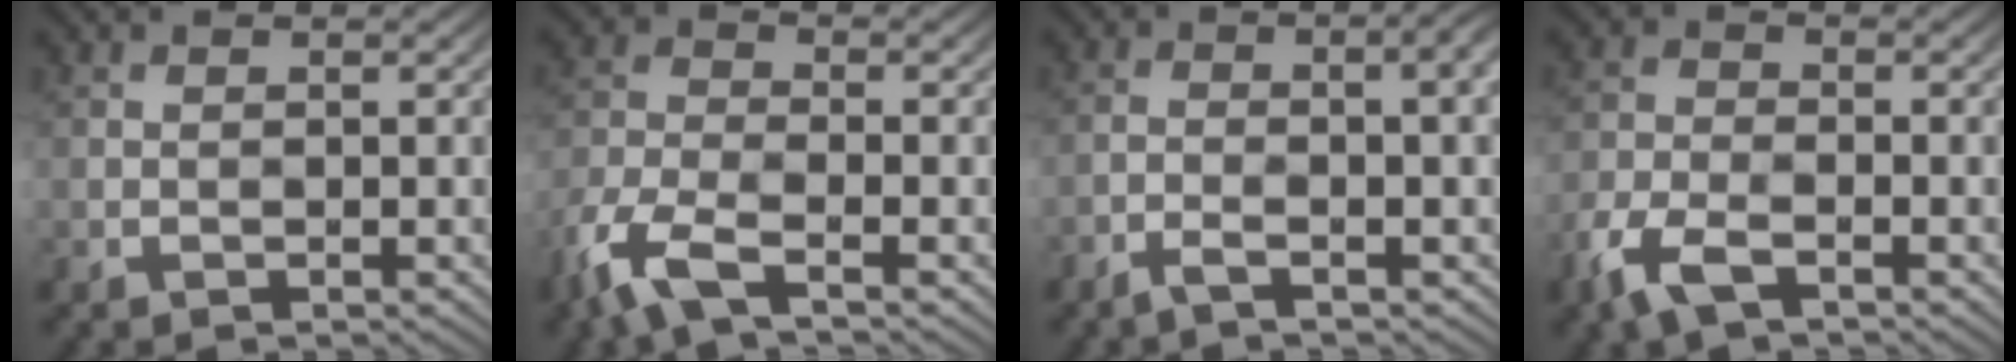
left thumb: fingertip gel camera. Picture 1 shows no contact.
{"total": 6.8, "force": [-3.9, 2.6, 4.9], "torque": [-0.114, -0.009, -0.095]}
{"total": 5.6, "force": [-1.0, 1.3, 5.4], "torque": [-0.072, 0.011, -0.022]}
{"total": 5.0, "force": [-2.5, 2.4, 3.7], "torque": [-0.085, -0.004, -0.066]}